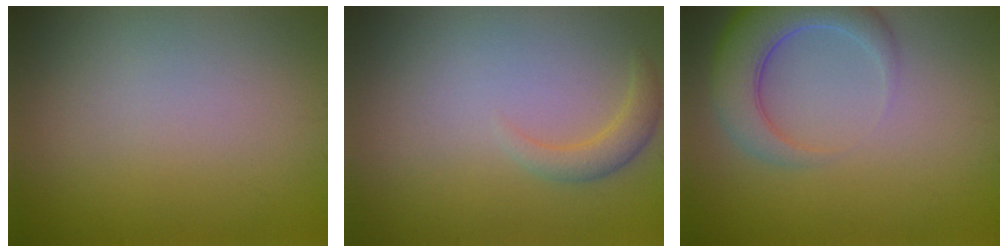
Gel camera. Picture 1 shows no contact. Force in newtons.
{"total": 1.9, "press": 1.9, "slide": 0.2}
{"total": 5.7, "press": 5.6, "slide": 0.6}